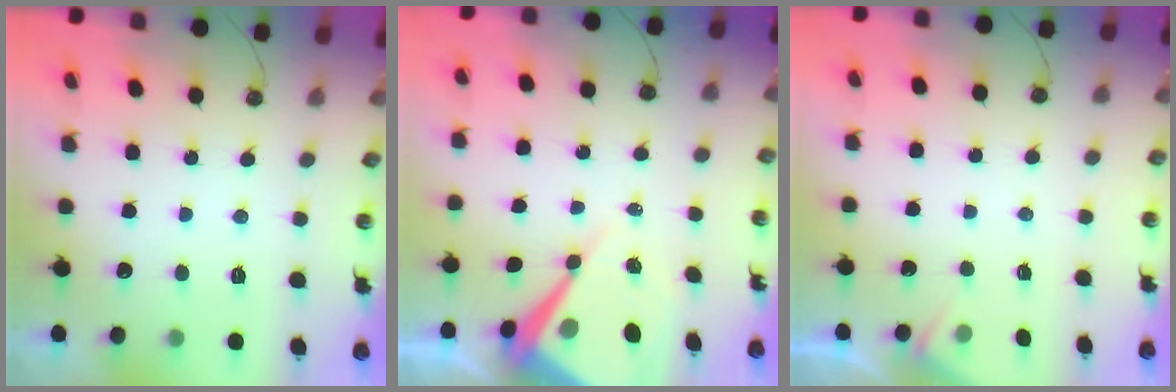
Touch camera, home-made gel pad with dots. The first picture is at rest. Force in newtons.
{"total": 9.9, "press": 9.8, "slide": 0.9}
{"total": 2.9, "press": 2.8, "slide": 0.5}